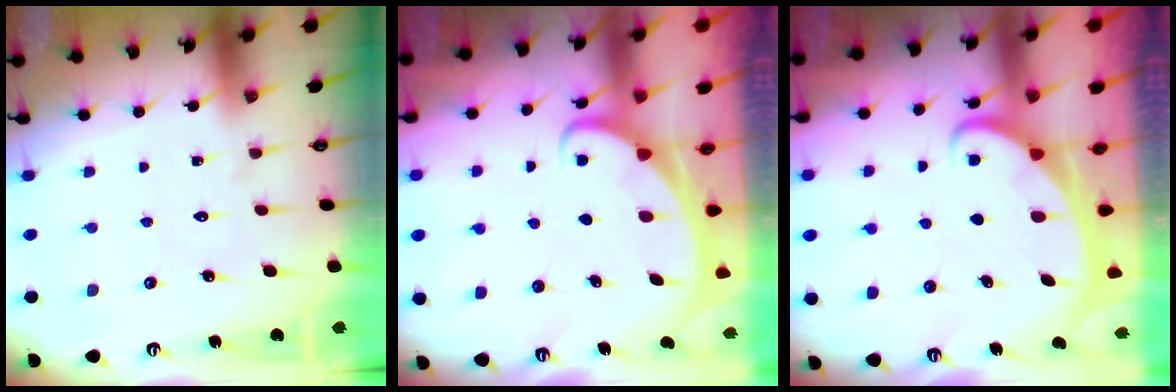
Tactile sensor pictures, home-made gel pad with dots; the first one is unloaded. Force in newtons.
{"total": 2.4, "press": 2.4, "slide": 0.3}
{"total": 2.2, "press": 2.2, "slide": 0.3}